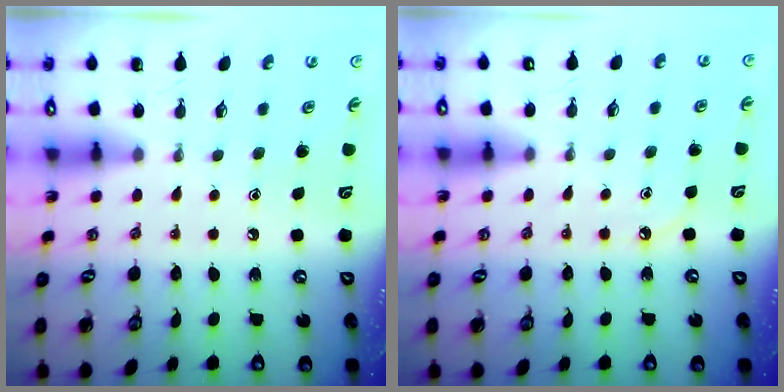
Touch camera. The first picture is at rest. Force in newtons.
{"total": 3.5, "press": 3.5, "slide": 0.5}